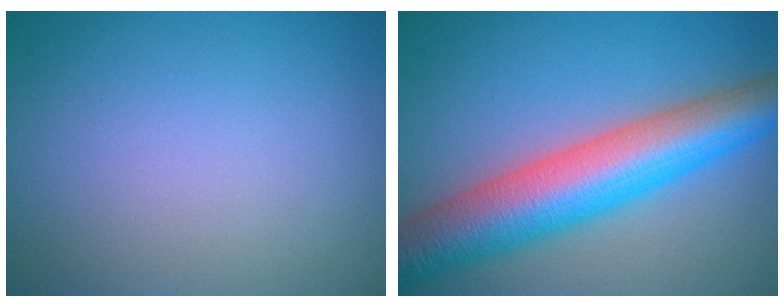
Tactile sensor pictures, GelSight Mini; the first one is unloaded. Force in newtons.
{"total": 10.0, "press": 10.0, "slide": 0.3}